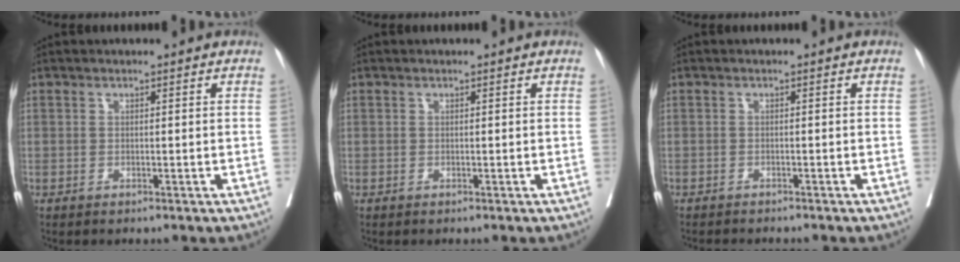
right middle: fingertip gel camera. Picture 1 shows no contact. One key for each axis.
{"total": 0.0}
{"total": 3.5, "fx": -3.3, "fy": 0.4, "fz": 1.2, "tx": -0.017, "ty": -0.007, "tz": -0.045}